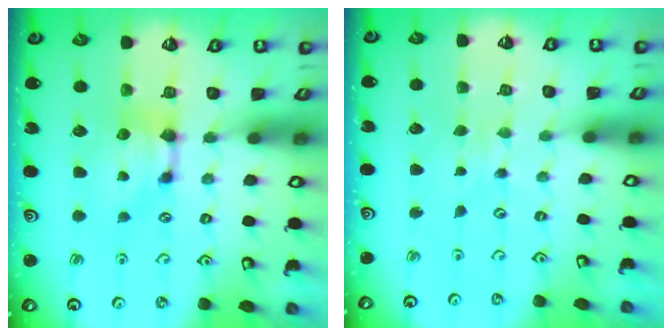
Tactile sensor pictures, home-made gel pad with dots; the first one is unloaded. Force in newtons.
{"total": 3.8, "press": 3.8, "slide": 0.3}